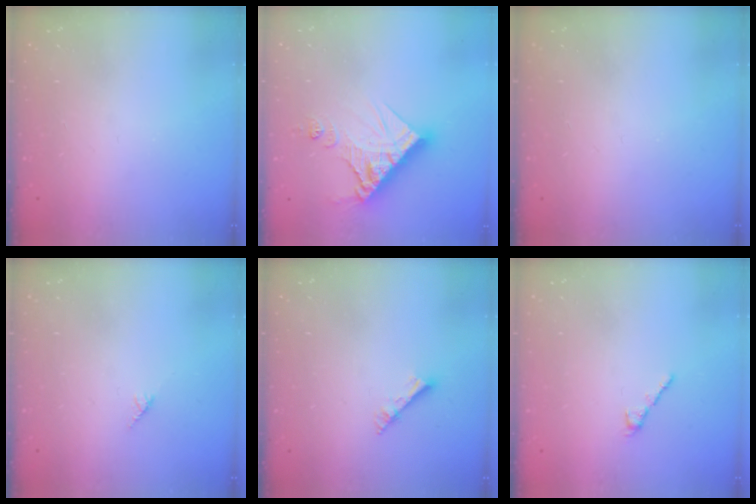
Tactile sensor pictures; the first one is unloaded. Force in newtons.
{"total": 13.7, "press": 13.6, "slide": 1.6}
{"total": 0.0}
{"total": 2.7, "press": 2.7, "slide": 0.2}
{"total": 3.0, "press": 3.0, "slide": 0.3}
{"total": 2.2, "press": 2.2, "slide": 0.4}